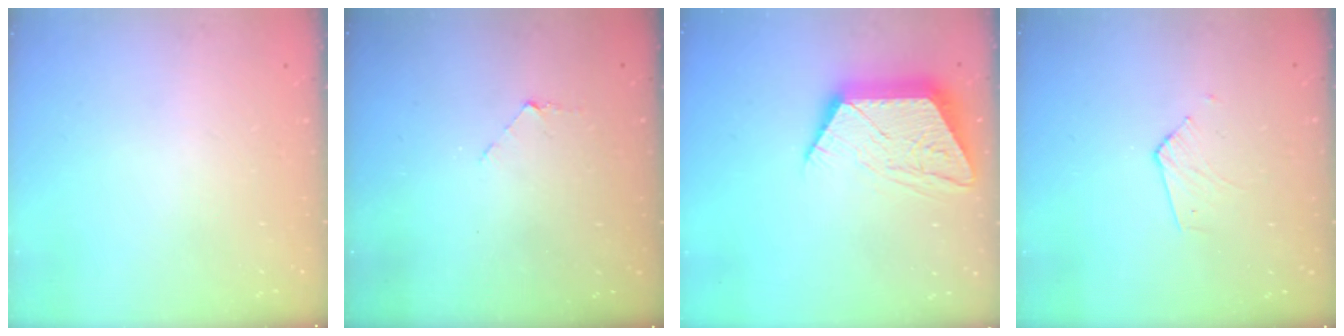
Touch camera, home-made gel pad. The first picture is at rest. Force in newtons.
{"total": 3.6, "press": 3.6, "slide": 0.3}
{"total": 14.2, "press": 14.2, "slide": 1.1}
{"total": 2.9, "press": 2.9, "slide": 0.2}